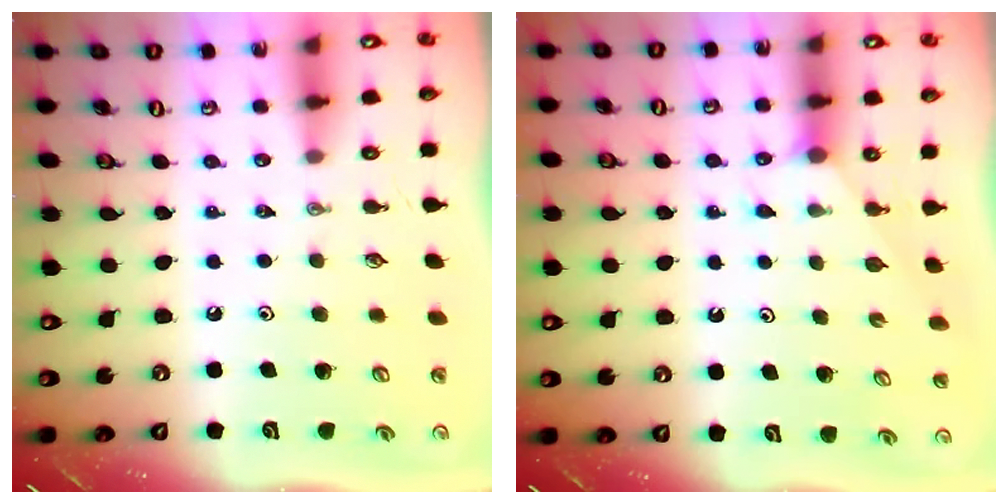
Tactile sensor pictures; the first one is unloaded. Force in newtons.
{"total": 4.3, "press": 4.3, "slide": 0.1}